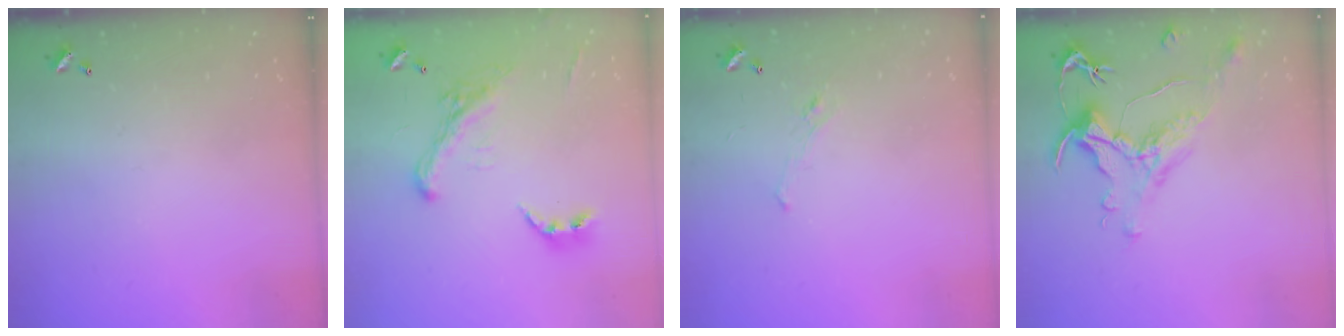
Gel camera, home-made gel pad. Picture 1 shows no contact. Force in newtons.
{"total": 5.1, "press": 4.9, "slide": 1.4}
{"total": 1.2, "press": 0.8, "slide": 0.9}
{"total": 1.7, "press": 1.1, "slide": 1.3}